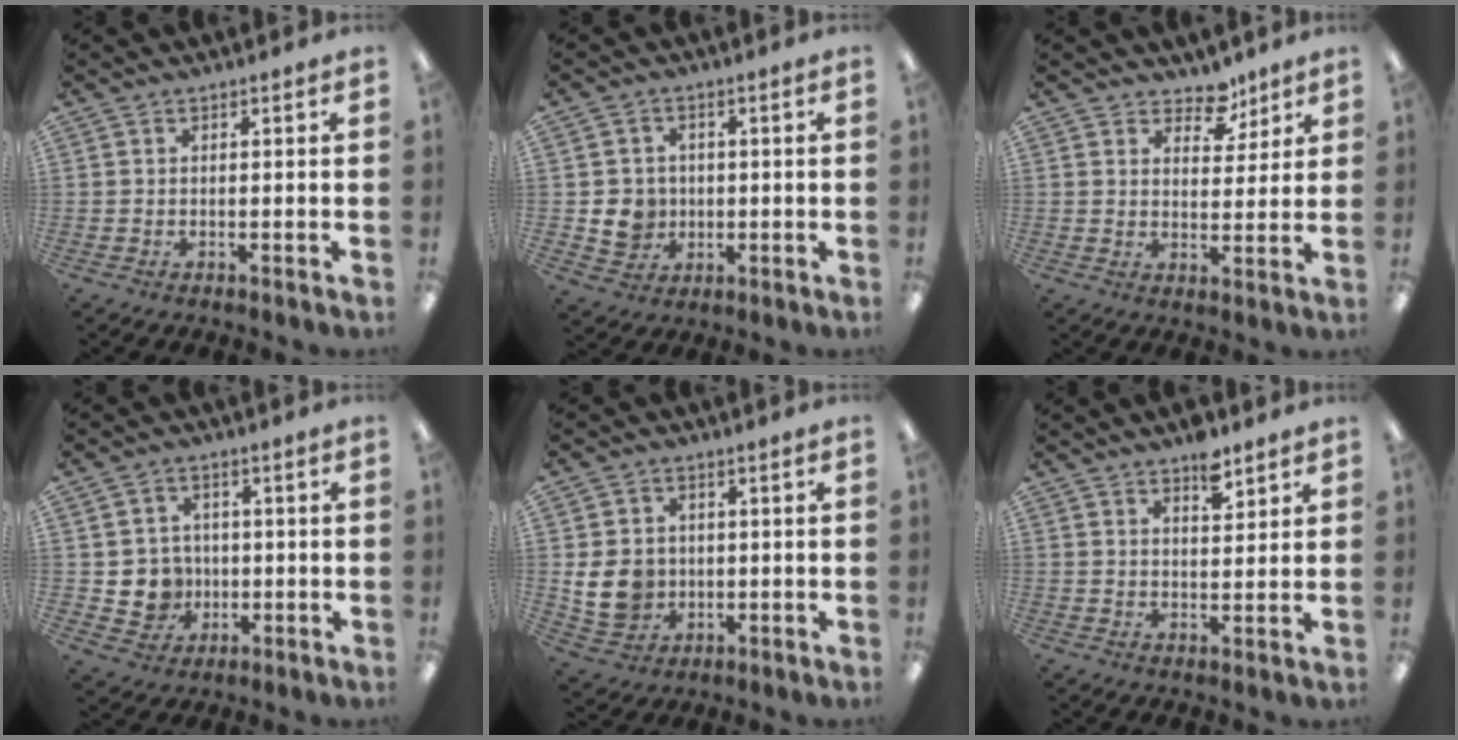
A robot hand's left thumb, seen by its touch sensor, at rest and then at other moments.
{"total": 6.6, "force": [-0.6, 6.2, 2.0], "torque": [-0.042, 0.010, -0.008]}
{"total": 6.7, "force": [4.9, 4.0, 2.2], "torque": [-0.019, -0.027, 0.084]}
{"total": 6.8, "force": [-0.6, 6.6, 1.5], "torque": [-0.038, 0.012, 0.000]}
{"total": 9.4, "force": [-0.4, 8.2, 4.6], "torque": [-0.109, 0.010, -0.003]}
{"total": 5.9, "force": [4.4, 2.5, 3.0], "torque": [-0.028, -0.029, 0.074]}